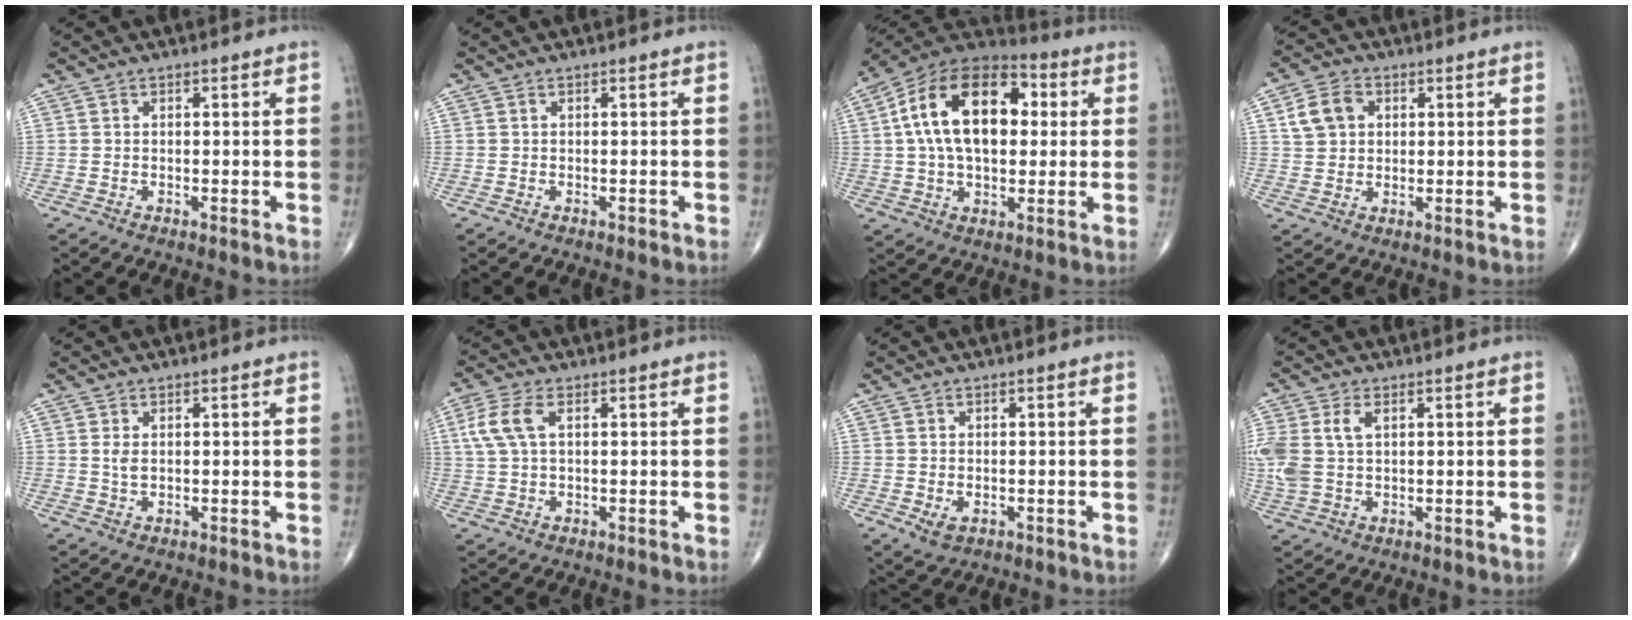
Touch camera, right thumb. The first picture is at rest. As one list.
[{"total": 0.0}, {"total": 20.9, "force": [3.5, 12.4, 16.4], "torque": [-0.265, 0.023, 0.050]}, {"total": 6.5, "force": [1.9, 5.1, 3.6], "torque": [-0.053, 0.005, 0.033]}, {"total": 1.6, "force": [0.4, 0.9, 1.3], "torque": [-0.025, -0.001, 0.011]}, {"total": 6.2, "force": [1.8, 3.1, 5.1], "torque": [-0.133, 0.014, 0.037]}, {"total": 2.7, "force": [-0.7, 1.9, 1.9], "torque": [-0.030, -0.004, -0.002]}, {"total": 8.7, "force": [1.9, 5.4, 6.5], "torque": [-0.167, 0.012, 0.045]}]